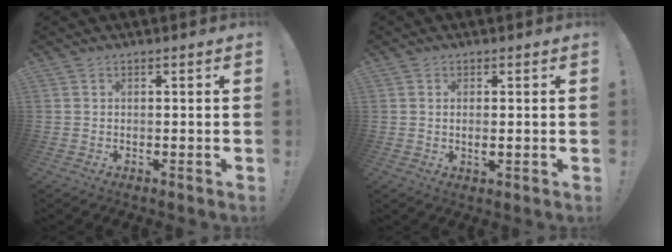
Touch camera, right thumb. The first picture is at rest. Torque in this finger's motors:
{"motor_torque": [-0.25, 0.18, 0.04, -0.01, 0.03]}